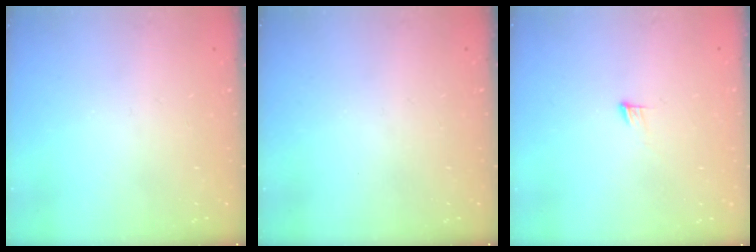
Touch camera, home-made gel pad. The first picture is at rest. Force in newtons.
{"total": 0.0}
{"total": 3.3, "press": 3.3, "slide": 0.2}